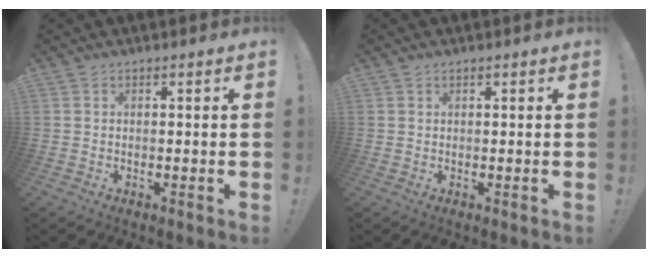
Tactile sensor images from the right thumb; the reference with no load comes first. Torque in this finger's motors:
{"motor_torque": [-0.03, -0.12, -0.21, 0.21, 0.00]}